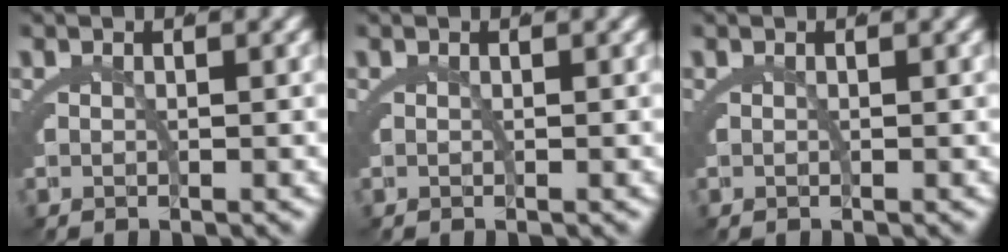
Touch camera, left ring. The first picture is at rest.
{"total": 0.0}
{"total": 0.0}